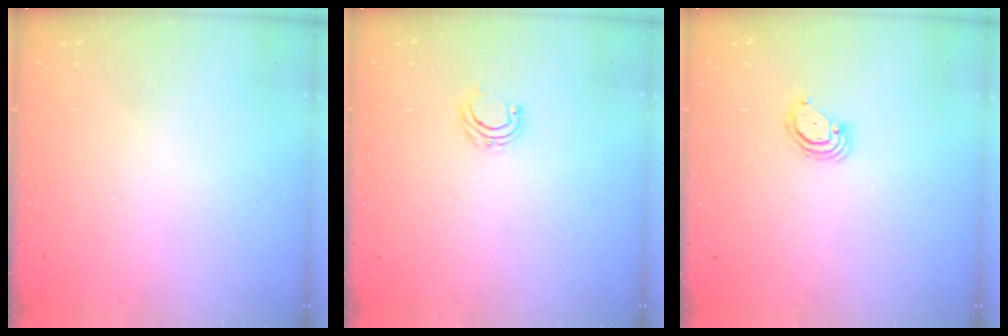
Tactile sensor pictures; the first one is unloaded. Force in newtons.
{"total": 4.1, "press": 4.0, "slide": 0.6}
{"total": 3.2, "press": 3.2, "slide": 0.2}